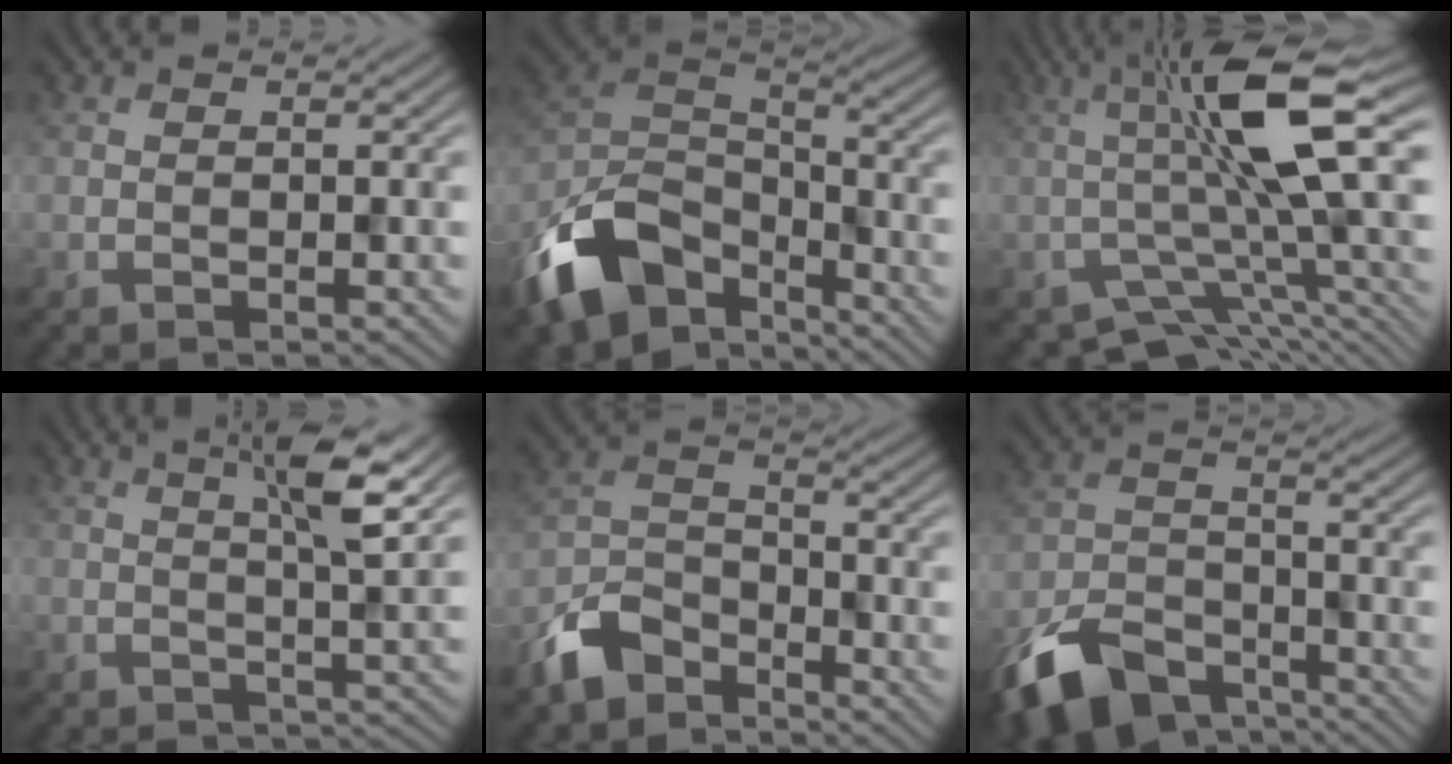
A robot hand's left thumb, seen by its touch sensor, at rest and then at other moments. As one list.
[{"total": 13.7, "force": [-8.4, 7.7, 7.7], "torque": [-0.183, -0.020, -0.168]}, {"total": 11.9, "force": [-0.9, 3.5, 11.4], "torque": [-0.190, 0.005, -0.020]}, {"total": 5.0, "force": [2.2, 0.4, 4.5], "torque": [-0.080, 0.009, 0.037]}, {"total": 7.4, "force": [-5.7, 3.7, 3.1], "torque": [-0.071, -0.004, -0.133]}, {"total": 10.3, "force": [-7.5, 5.0, 5.0], "torque": [-0.107, -0.019, -0.143]}]